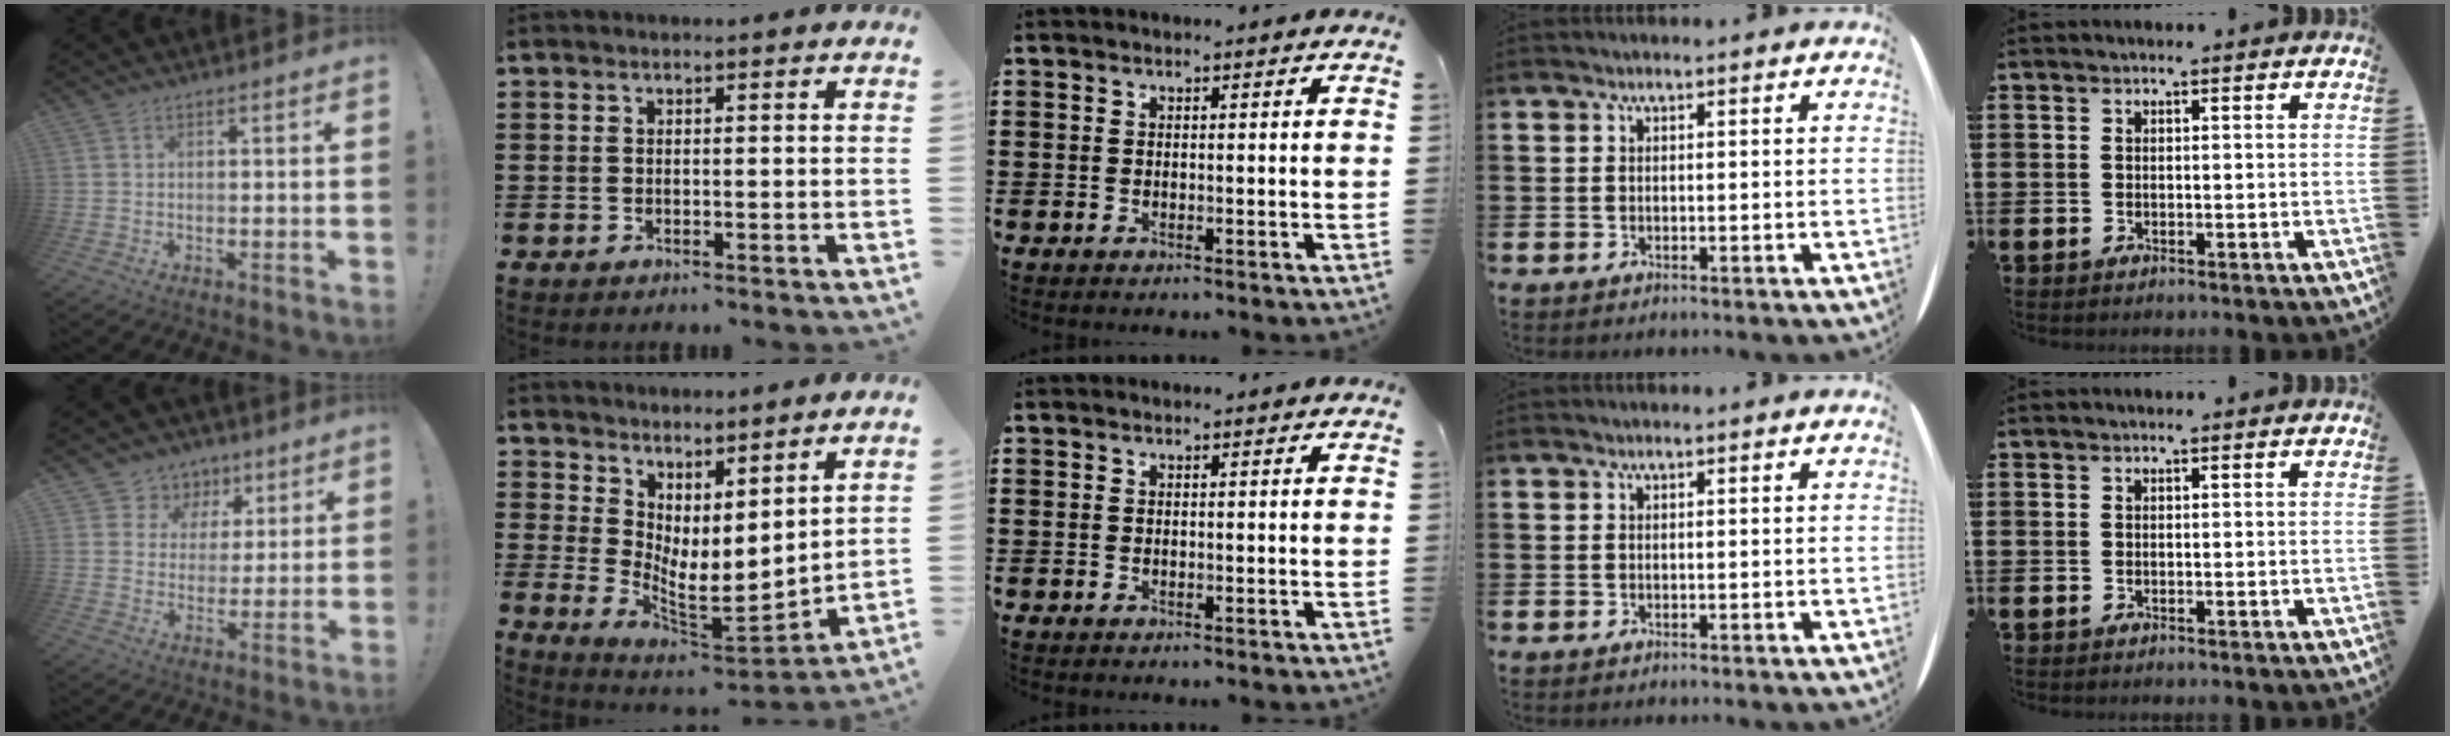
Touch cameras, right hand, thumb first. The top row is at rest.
{"thumb": {"total": 7.2, "force": [3.2, 6.4, 1.0], "torque": [-0.008, -0.030, 0.064]}, "index": {"total": 5.3, "force": [2.6, 2.6, 3.8], "torque": [-0.090, -0.035, 0.052]}}